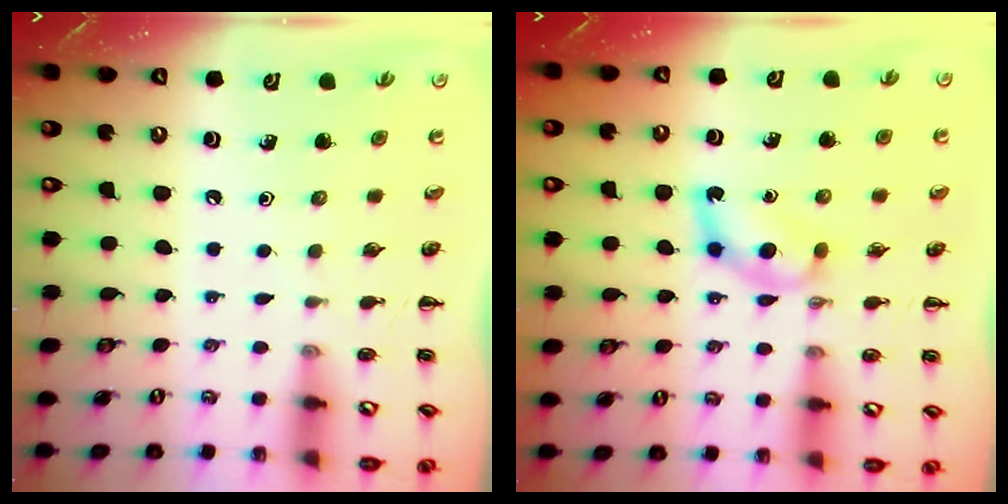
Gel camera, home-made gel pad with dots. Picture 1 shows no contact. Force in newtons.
{"total": 5.6, "press": 5.4, "slide": 1.5}